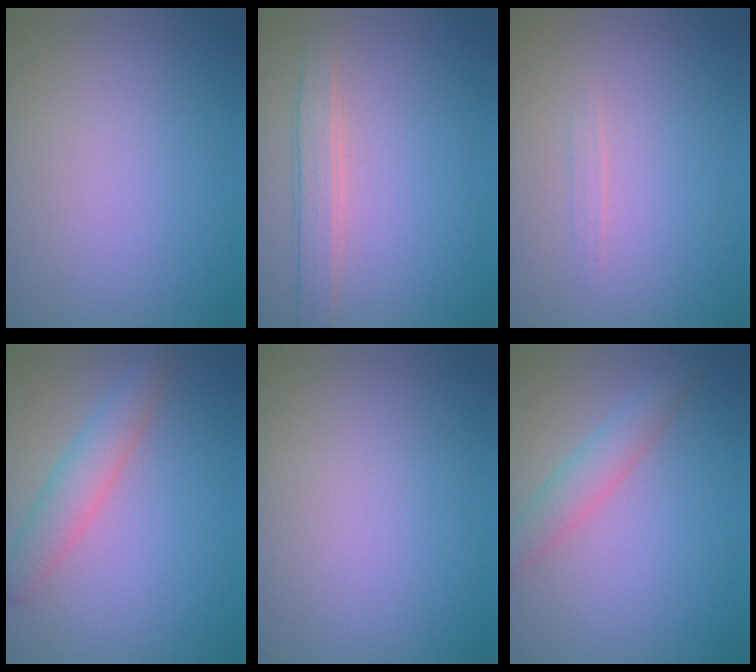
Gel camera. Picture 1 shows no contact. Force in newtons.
{"total": 2.6, "press": 2.6, "slide": 0.2}
{"total": 0.6, "press": 0.6, "slide": 0.0}
{"total": 3.4, "press": 3.4, "slide": 0.3}
{"total": 0.0}
{"total": 2.7, "press": 2.7, "slide": 0.1}